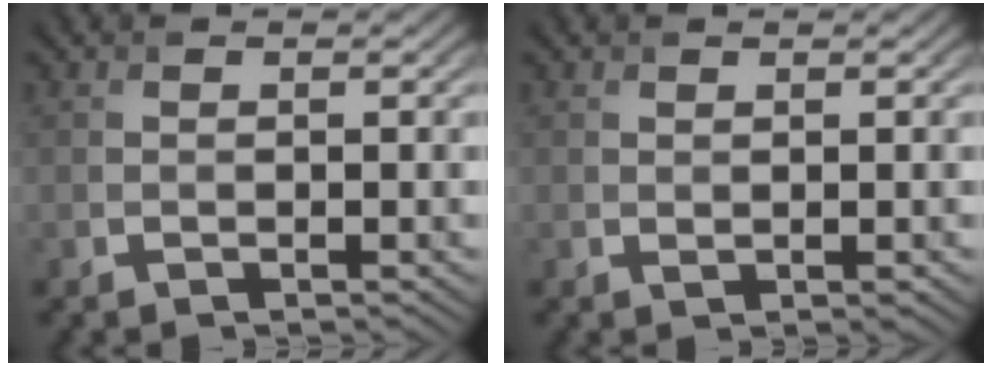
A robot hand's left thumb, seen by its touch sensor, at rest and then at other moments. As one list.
[{"total": 0.6, "force": [0.3, 0.2, 0.5], "torque": [-0.008, -0.003, 0.006]}]